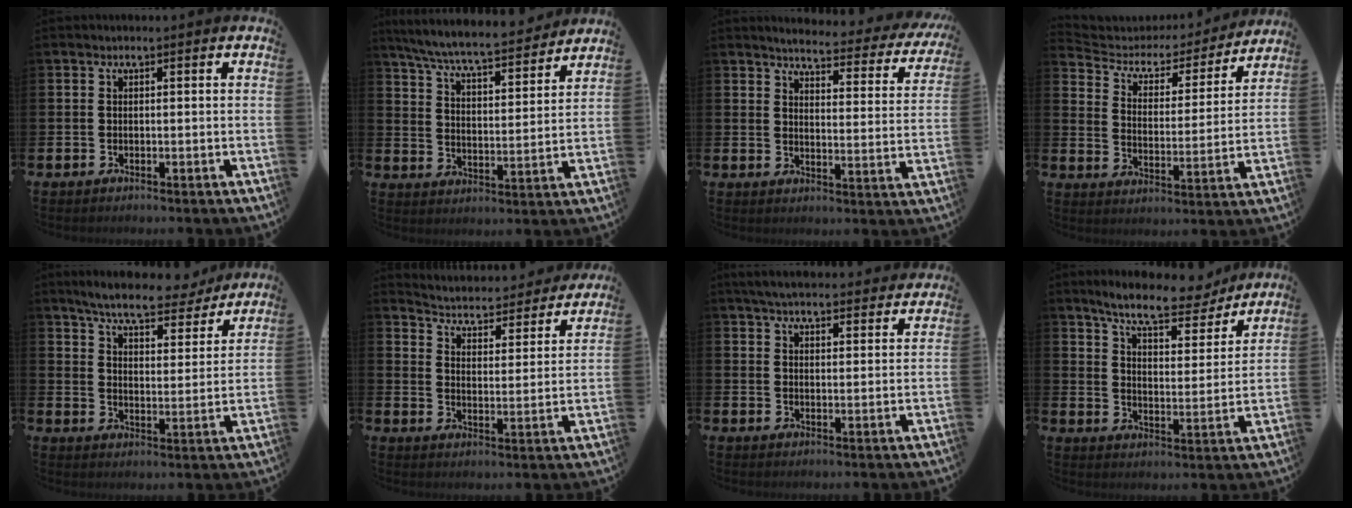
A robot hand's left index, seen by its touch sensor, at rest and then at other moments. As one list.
[{"total": 7.5, "force": [7.1, 0.5, 2.5], "torque": [-0.080, -0.051, 0.122]}, {"total": 3.7, "force": [3.4, 0.6, 1.1], "torque": [-0.033, -0.034, 0.049]}, {"total": 4.8, "force": [4.1, 2.3, 1.0], "torque": [-0.046, -0.034, 0.062]}, {"total": 7.6, "force": [7.1, 1.2, 2.7], "torque": [-0.067, -0.044, 0.120]}, {"total": 4.1, "force": [4.0, 1.0, 0.5], "torque": [-0.035, -0.039, 0.060]}, {"total": 5.4, "force": [5.2, 0.7, 1.1], "torque": [-0.033, -0.029, 0.094]}, {"total": 8.8, "force": [8.0, 1.9, 3.2], "torque": [-0.082, -0.043, 0.139]}]